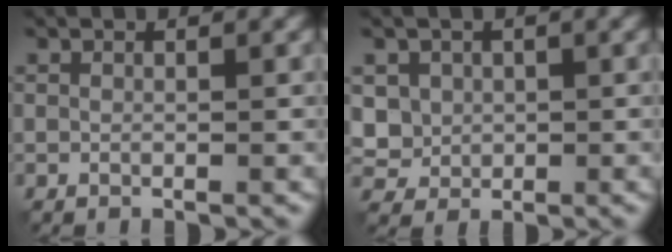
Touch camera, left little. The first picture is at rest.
{"total": 3.7, "force": [1.2, 3.3, 1.3], "torque": [-0.039, 0.002, 0.033]}